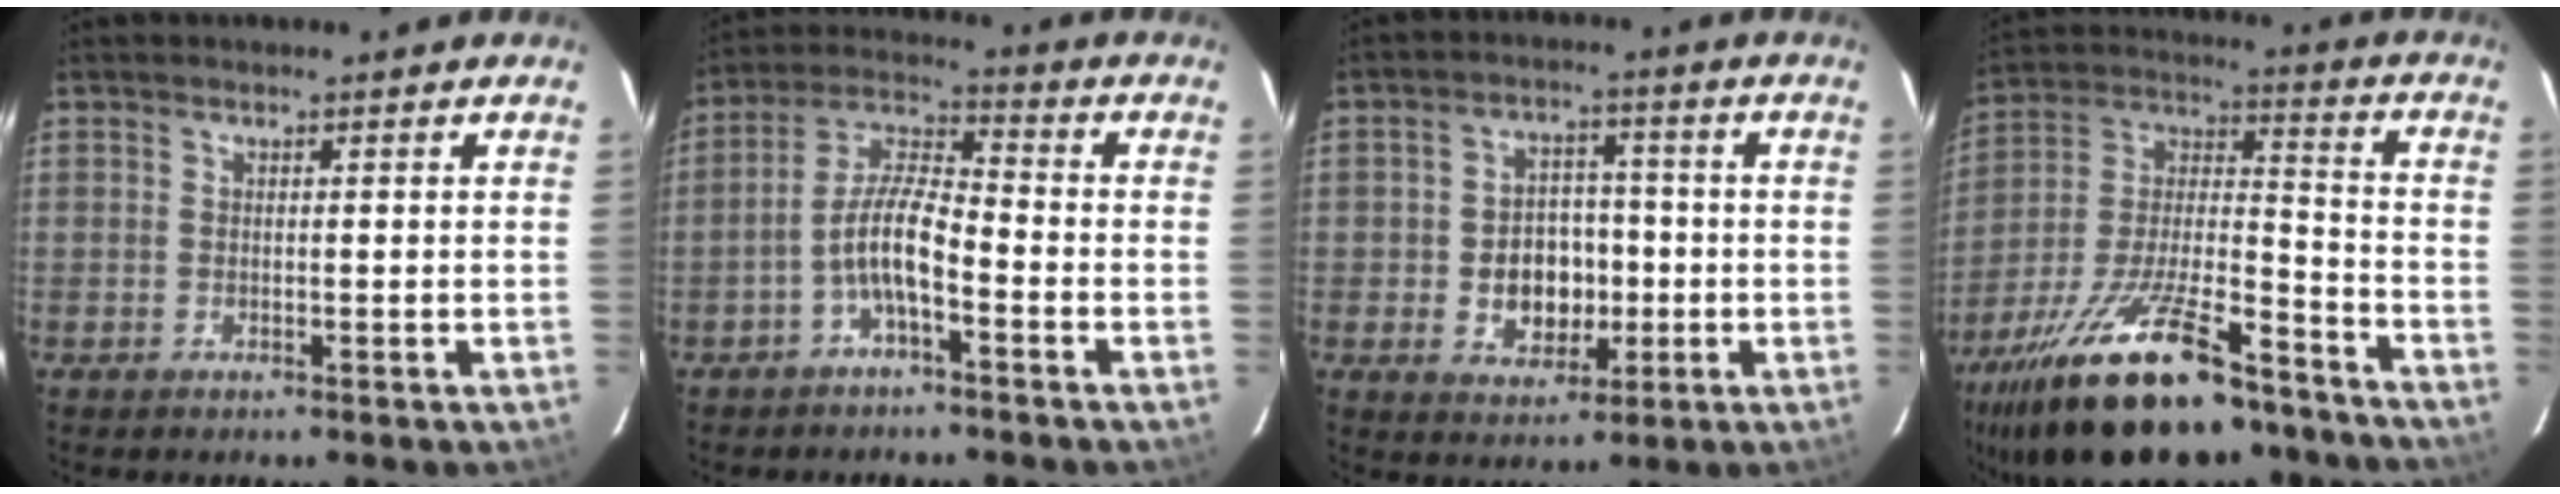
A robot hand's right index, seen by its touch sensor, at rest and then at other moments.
{"total": 8.0, "force": [-3.6, 2.2, 6.8], "torque": [-0.147, 0.015, -0.069]}
{"total": 9.0, "force": [-1.7, 7.1, 5.3], "torque": [-0.113, 0.015, -0.012]}
{"total": 27.1, "force": [-18.6, 9.3, 17.3], "torque": [-0.328, -0.019, -0.292]}